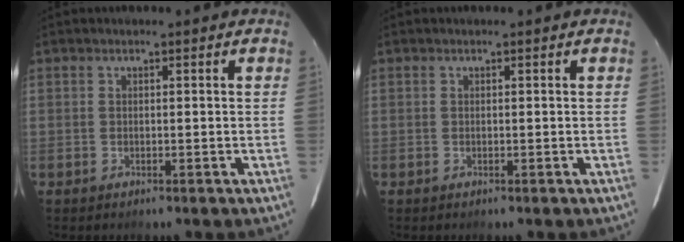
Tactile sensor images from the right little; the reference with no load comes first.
{"total": 0.0}